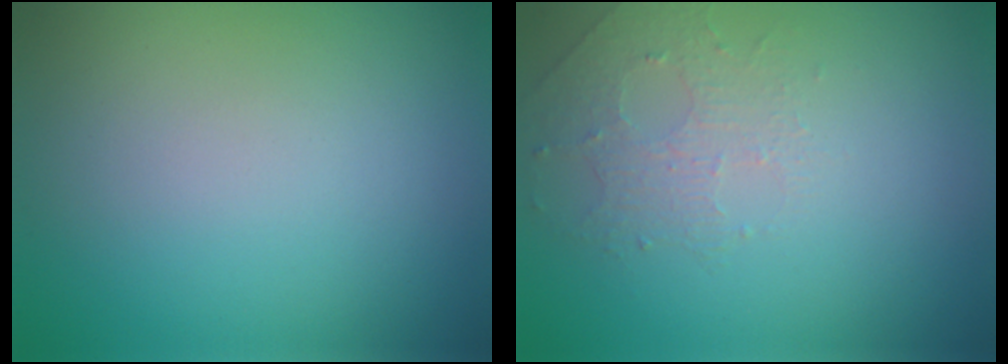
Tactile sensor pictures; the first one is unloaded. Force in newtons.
{"total": 1.5, "press": 1.0, "slide": 1.1}